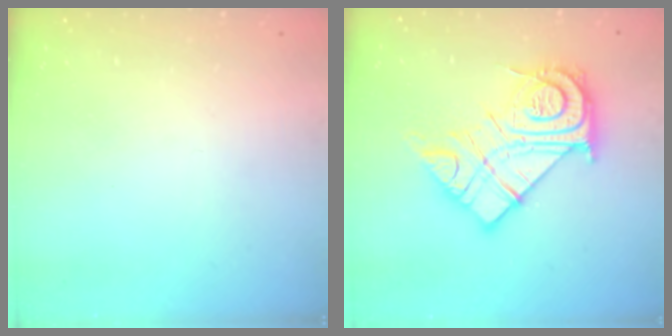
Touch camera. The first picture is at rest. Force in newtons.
{"total": 20.9, "press": 20.8, "slide": 1.9}